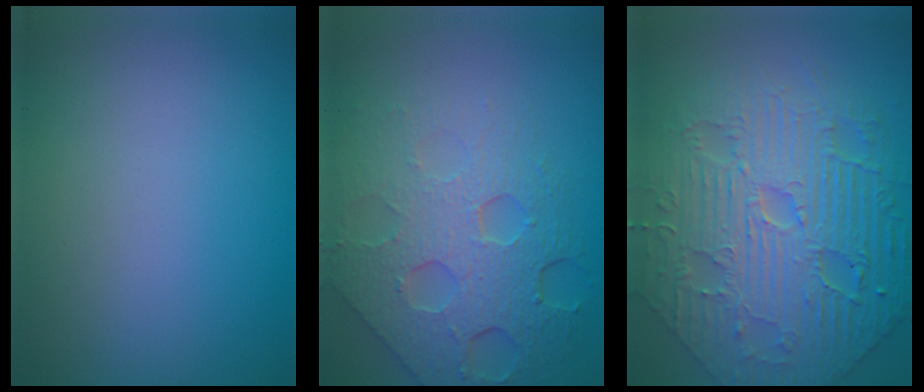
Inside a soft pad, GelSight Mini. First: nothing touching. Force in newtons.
{"total": 8.1, "press": 5.7, "slide": 5.8}
{"total": 9.9, "press": 7.4, "slide": 6.6}